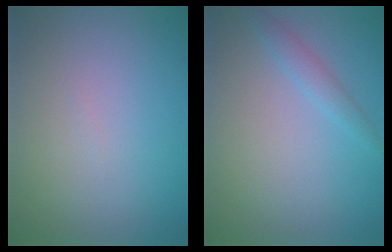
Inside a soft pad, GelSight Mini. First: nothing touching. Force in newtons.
{"total": 1.5, "press": 1.5, "slide": 0.1}